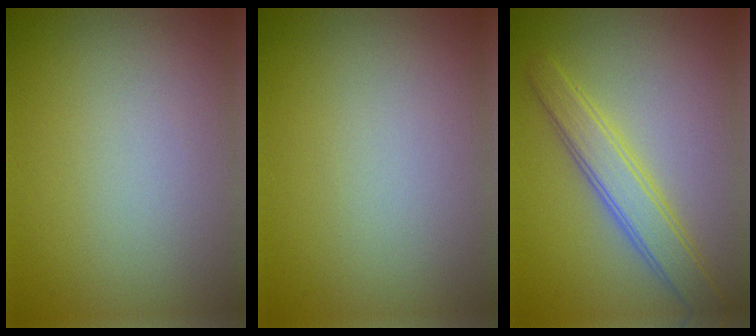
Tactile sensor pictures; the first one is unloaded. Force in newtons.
{"total": 0.0}
{"total": 3.7, "press": 3.7, "slide": 0.2}